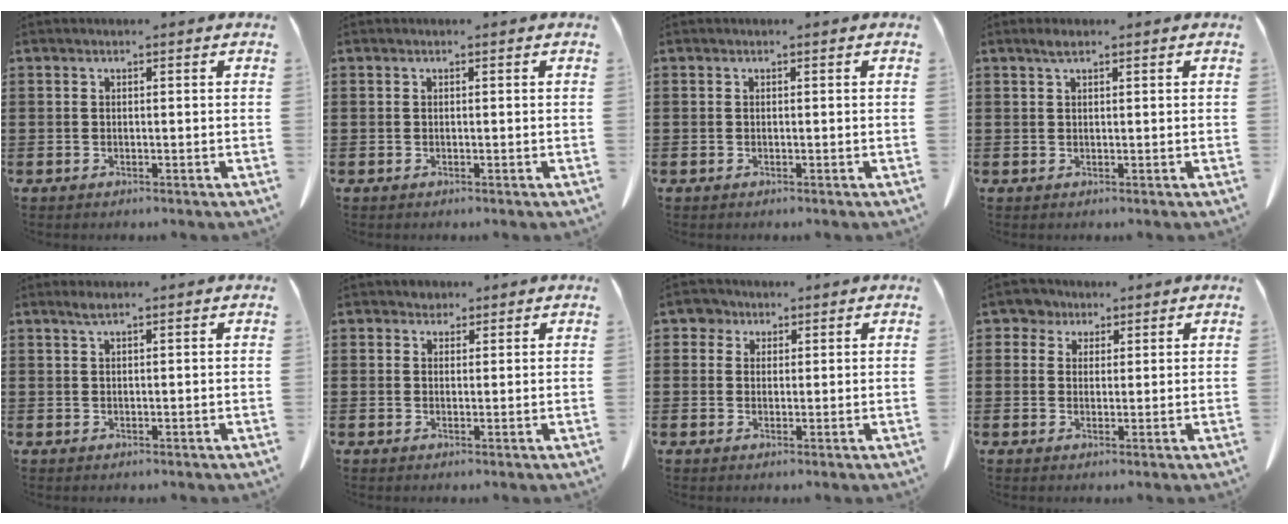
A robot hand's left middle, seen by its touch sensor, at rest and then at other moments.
{"total": 0.0}
{"total": 0.0}
{"total": 1.3, "force": [0.8, 0.3, 1.0], "torque": [-0.021, 0.002, 0.014]}
{"total": 1.3, "force": [0.9, 0.0, 1.0], "torque": [-0.020, 0.000, 0.016]}
{"total": 1.7, "force": [1.4, 0.9, 0.1], "torque": [0.000, 0.001, 0.027]}
{"total": 2.8, "force": [1.7, 2.2, 0.6], "torque": [-0.016, 0.009, 0.028]}
{"total": 3.3, "force": [2.1, 2.5, 0.7], "torque": [-0.022, 0.010, 0.036]}